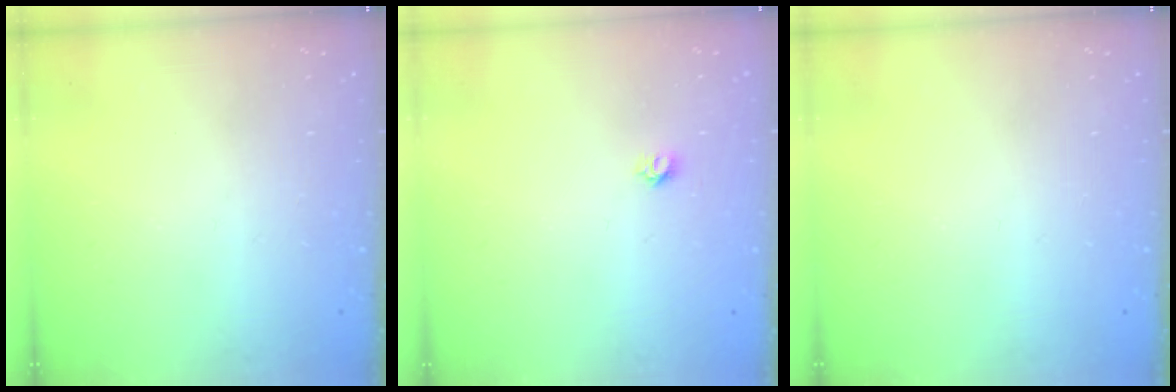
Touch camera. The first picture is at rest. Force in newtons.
{"total": 3.9, "press": 3.9, "slide": 0.3}
{"total": 0.0}